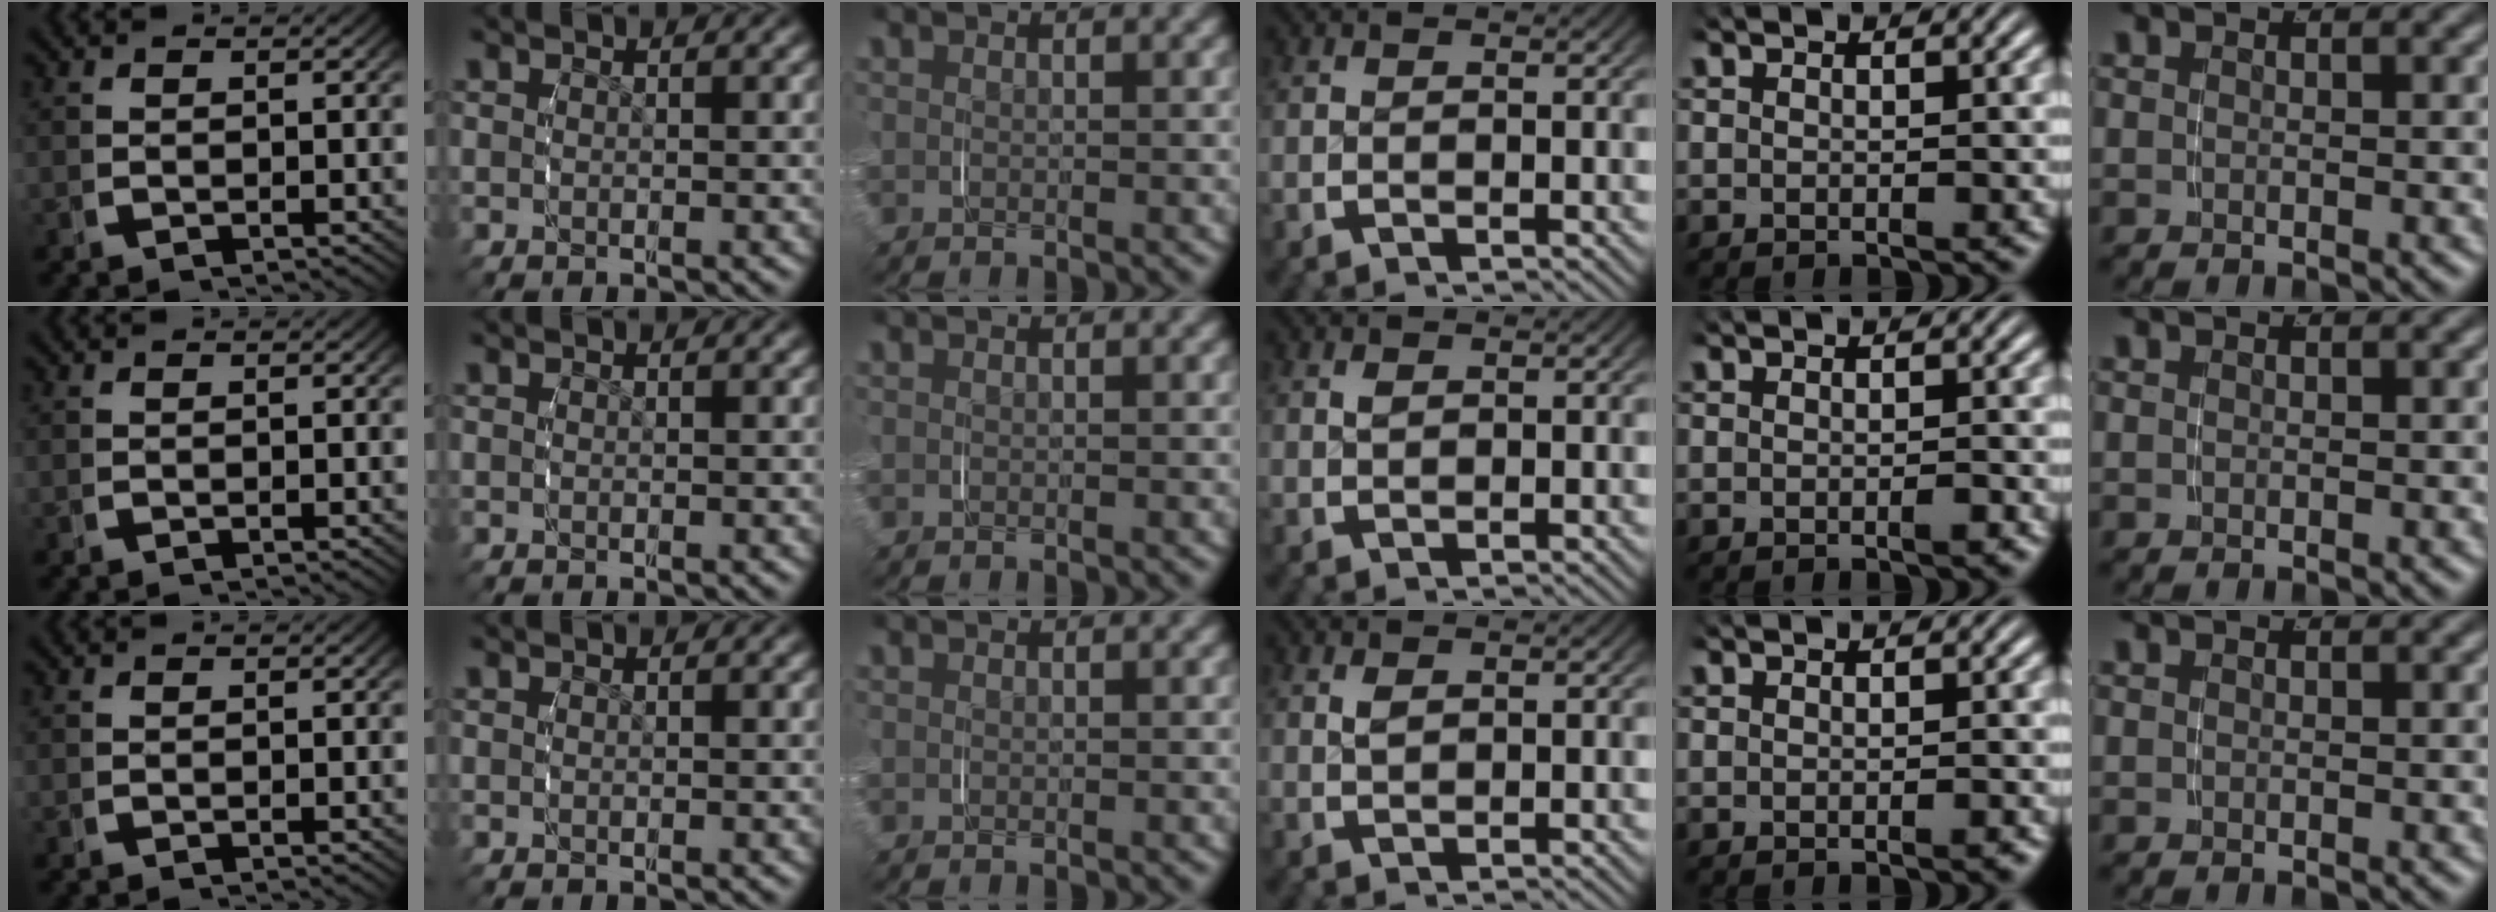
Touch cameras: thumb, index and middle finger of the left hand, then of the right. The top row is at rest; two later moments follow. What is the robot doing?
{"motion": "grasp_and_lifting", "object": "lipstick"}